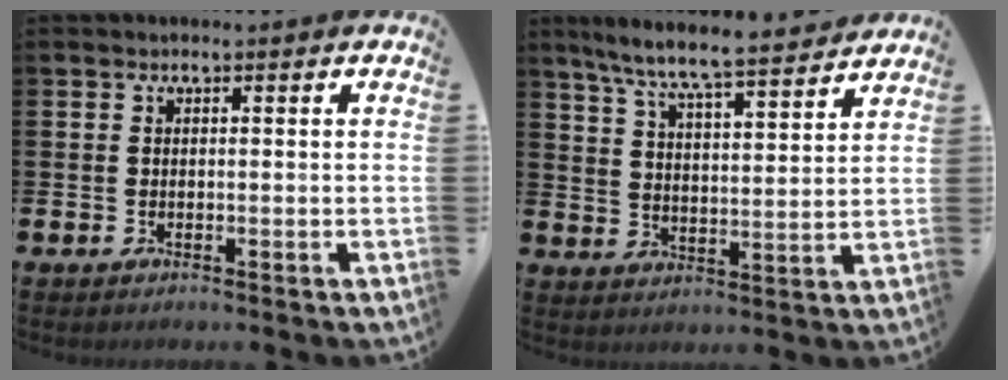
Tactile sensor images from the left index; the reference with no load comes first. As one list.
[{"total": 8.1, "force": [7.5, 0.2, 3.0], "torque": [-0.079, -0.053, 0.128]}]